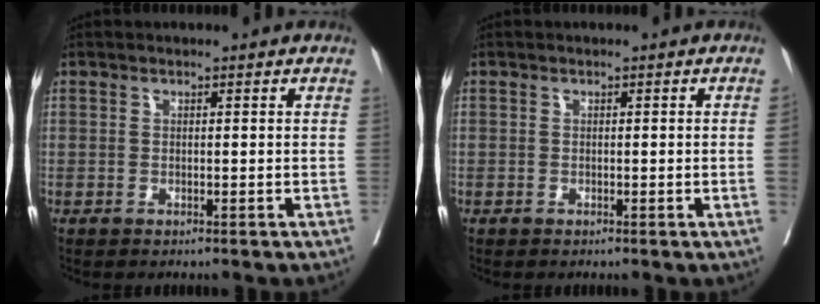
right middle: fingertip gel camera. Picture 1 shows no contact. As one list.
[{"total": 0.5, "force": [-0.1, -0.1, 0.5], "torque": [-0.010, -0.001, 0.000]}]